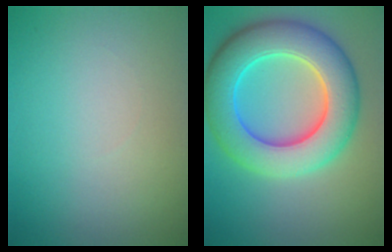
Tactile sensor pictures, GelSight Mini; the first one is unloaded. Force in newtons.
{"total": 9.9, "press": 9.9, "slide": 0.3}